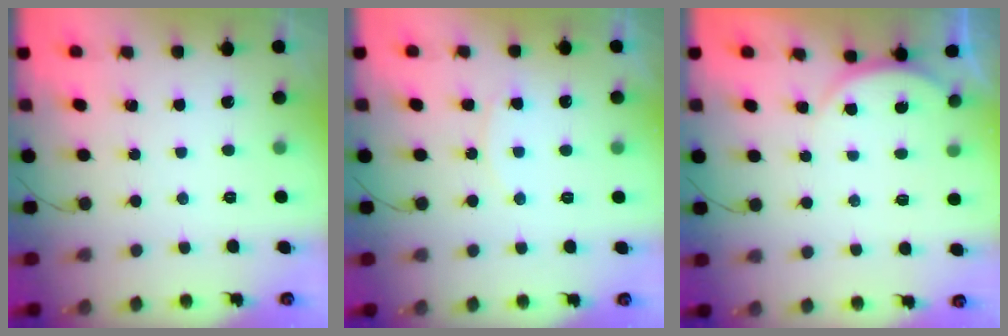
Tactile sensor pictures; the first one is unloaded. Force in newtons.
{"total": 5.8, "press": 5.8, "slide": 0.6}
{"total": 3.9, "press": 3.9, "slide": 0.6}